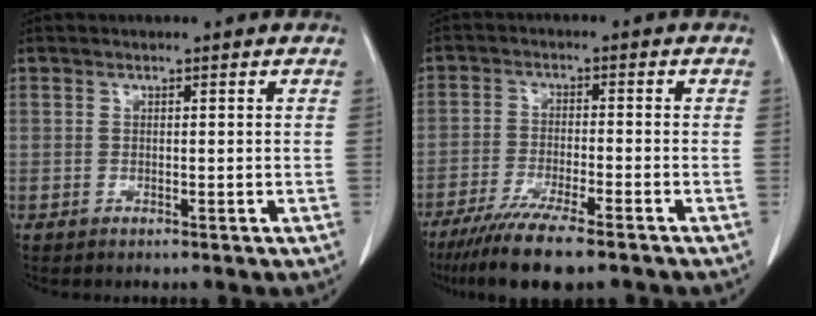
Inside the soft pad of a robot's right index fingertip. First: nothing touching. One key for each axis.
{"total": 10.9, "fx": -8.5, "fy": 0.8, "fz": 6.8, "tx": -0.109, "ty": -0.026, "tz": -0.137}